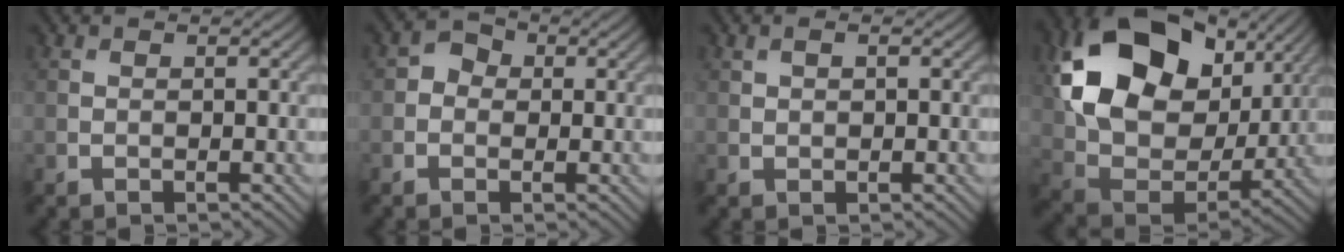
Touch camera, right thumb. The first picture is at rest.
{"total": 2.2, "force": [-0.2, 2.0, 1.0], "torque": [-0.014, 0.004, -0.011]}
{"total": 1.2, "force": [0.5, 0.6, 0.9], "torque": [-0.021, 0.001, 0.011]}
{"total": 17.8, "force": [6.7, 12.3, 11.0], "torque": [-0.238, -0.004, 0.134]}